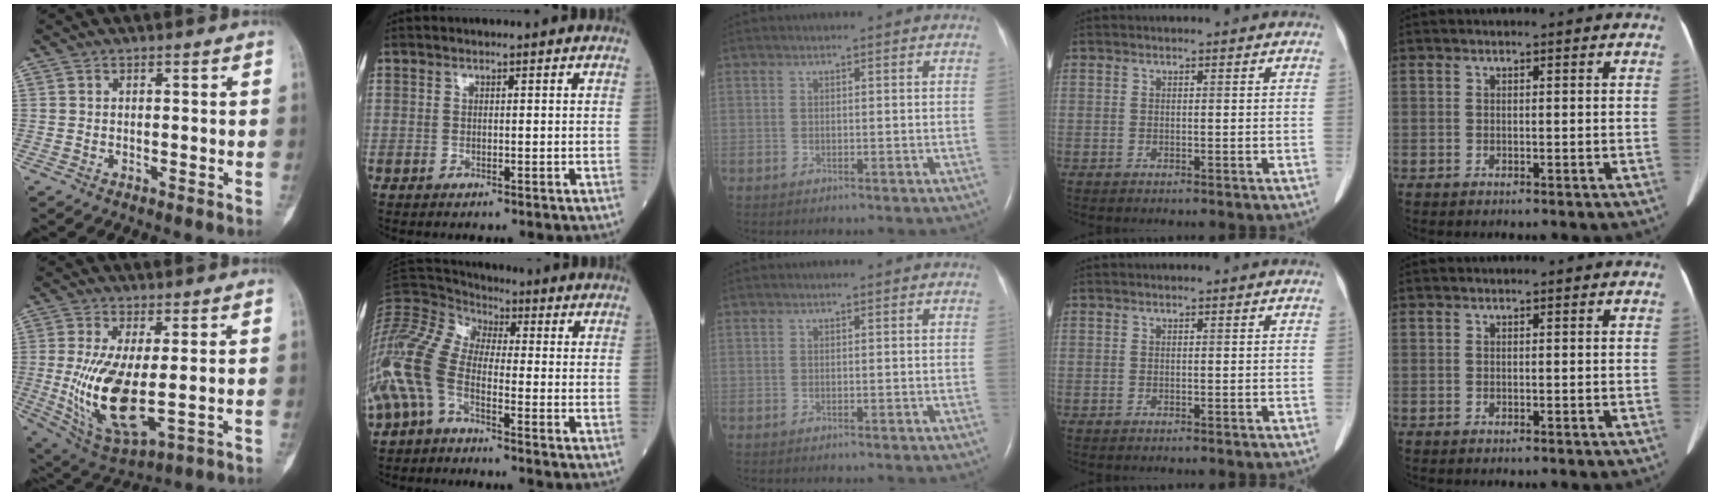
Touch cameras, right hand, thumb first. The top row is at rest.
{"thumb": {"total": 15.2, "force": [-1.1, 6.1, 13.9], "torque": [-0.278, -0.024, 0.003]}, "index": {"total": 12.7, "force": [-5.1, 6.7, 9.6], "torque": [-0.230, 0.029, -0.109]}}